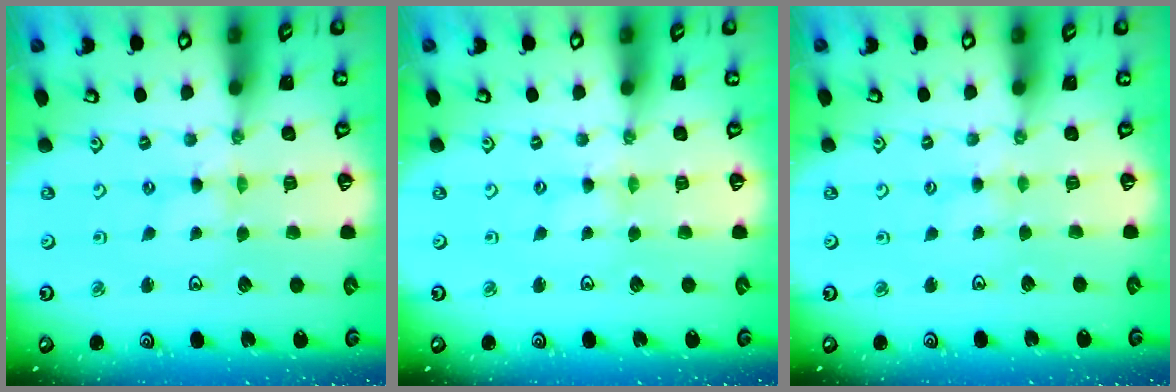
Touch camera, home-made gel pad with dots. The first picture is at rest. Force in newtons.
{"total": 2.1, "press": 2.1, "slide": 0.3}
{"total": 2.2, "press": 2.2, "slide": 0.3}